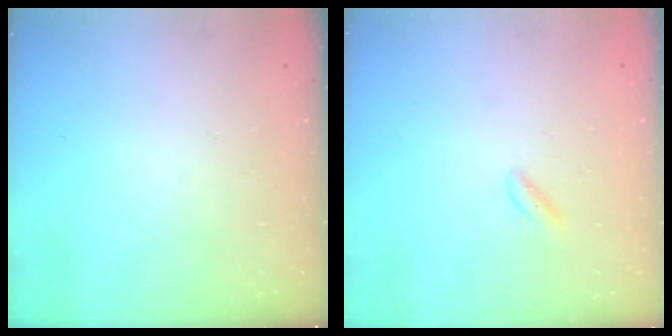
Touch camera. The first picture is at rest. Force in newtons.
{"total": 1.7, "press": 1.5, "slide": 0.7}